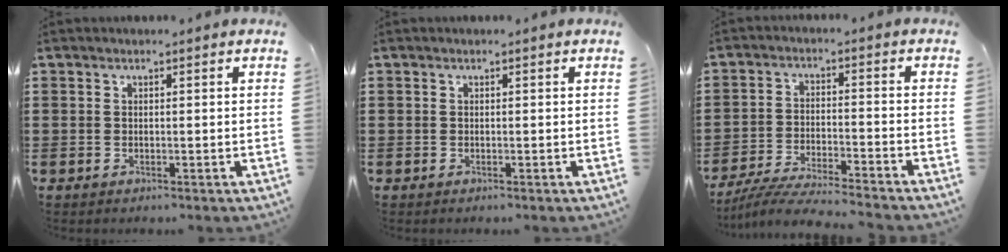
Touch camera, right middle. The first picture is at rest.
{"total": 0.0}
{"total": 5.8, "force": [-5.5, 0.0, 1.8], "torque": [-0.039, -0.011, -0.109]}